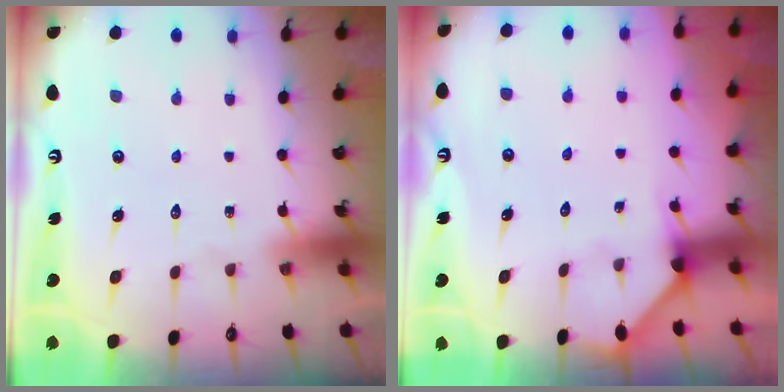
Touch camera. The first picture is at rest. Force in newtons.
{"total": 1.9, "press": 1.9, "slide": 0.2}